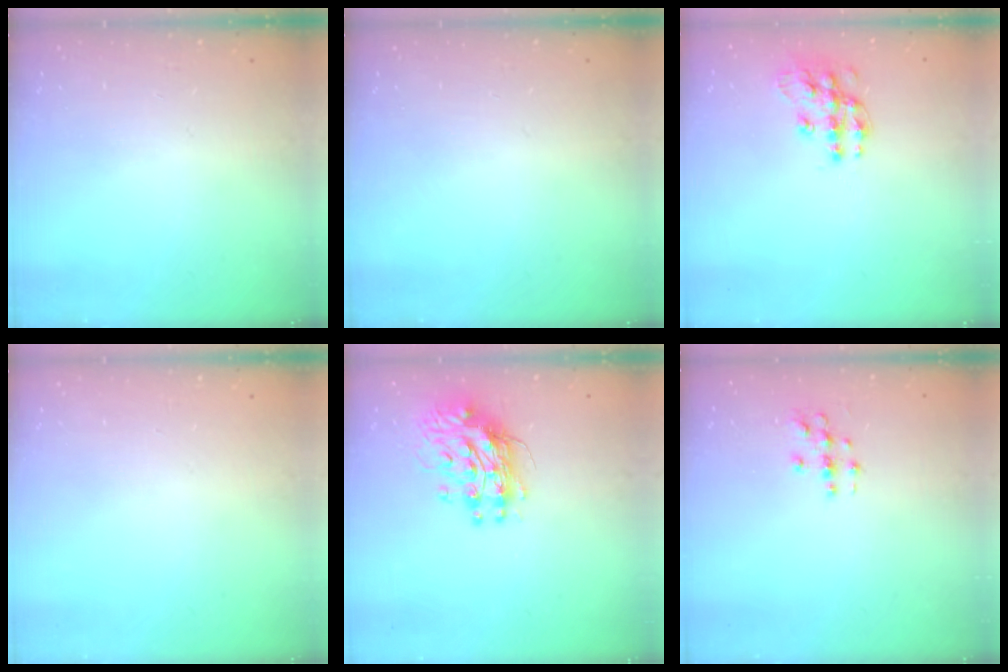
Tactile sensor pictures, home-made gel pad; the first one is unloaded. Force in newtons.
{"total": 0.0}
{"total": 12.6, "press": 12.6, "slide": 0.8}
{"total": 0.0}
{"total": 11.0, "press": 10.9, "slide": 1.0}
{"total": 3.1, "press": 3.0, "slide": 0.3}